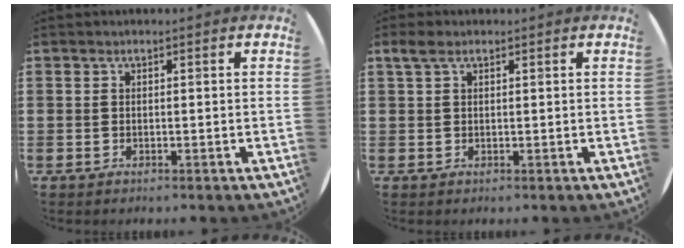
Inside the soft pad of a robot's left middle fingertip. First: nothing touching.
{"total": 1.6, "force": [1.0, 0.7, 1.0], "torque": [-0.022, 0.006, 0.017]}